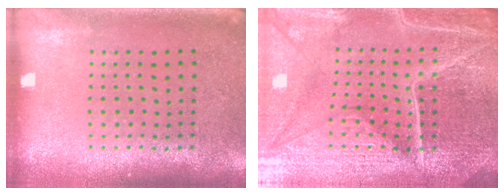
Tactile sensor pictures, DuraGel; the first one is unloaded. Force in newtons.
{"total": 5.9, "press": 5.3, "slide": 2.5}